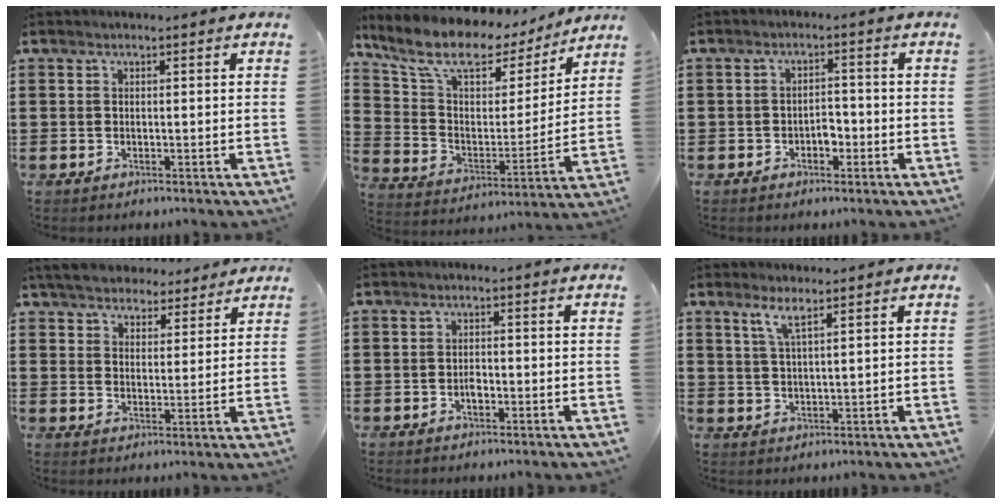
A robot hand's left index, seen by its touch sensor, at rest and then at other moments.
{"total": 10.9, "force": [8.9, 3.9, 5.1], "torque": [-0.134, -0.054, 0.151]}
{"total": 2.6, "force": [-1.1, 1.5, 1.8], "torque": [-0.038, 0.004, -0.024]}
{"total": 5.4, "force": [5.0, 1.6, 1.1], "torque": [-0.044, -0.013, 0.091]}
{"total": 1.5, "force": [-0.5, 0.7, 1.2], "torque": [-0.024, 0.001, -0.010]}
{"total": 3.4, "force": [2.3, 0.1, 2.6], "torque": [-0.058, -0.001, 0.041]}